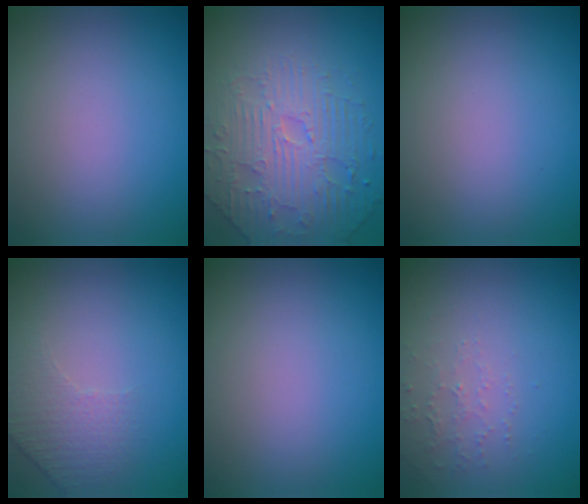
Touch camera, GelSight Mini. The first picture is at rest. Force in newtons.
{"total": 4.5, "press": 4.5, "slide": 0.4}
{"total": 0.0}
{"total": 1.7, "press": 1.3, "slide": 1.1}
{"total": 0.0}
{"total": 1.5, "press": 1.5, "slide": 0.5}